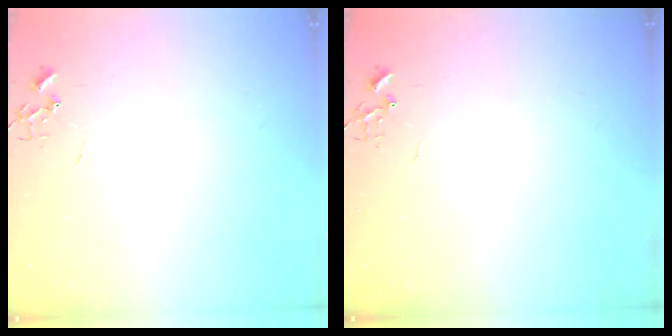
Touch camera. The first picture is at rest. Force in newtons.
{"total": 6.4, "press": 6.4, "slide": 0.6}